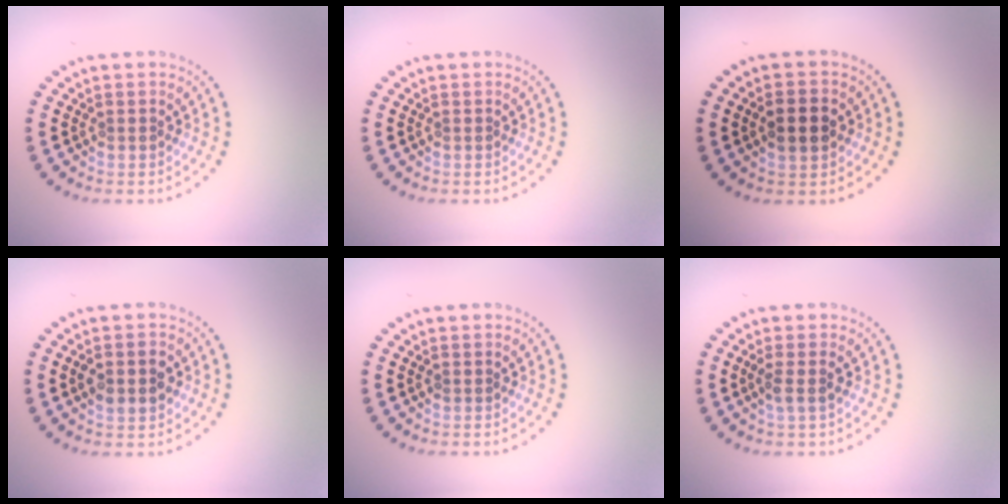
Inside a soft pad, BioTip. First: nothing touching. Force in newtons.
{"total": 0.0}
{"total": 2.7, "press": 2.7, "slide": 0.2}
{"total": 2.9, "press": 2.9, "slide": 0.1}
{"total": 0.0}
{"total": 1.5, "press": 1.2, "slide": 0.8}